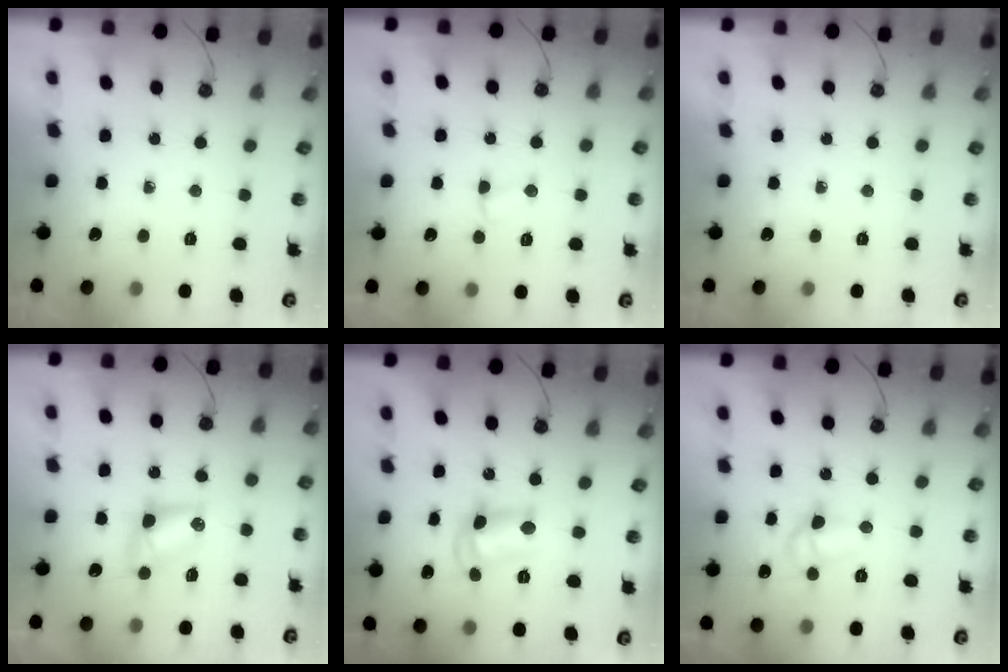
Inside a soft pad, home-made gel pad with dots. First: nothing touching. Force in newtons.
{"total": 2.6, "press": 2.6, "slide": 0.4}
{"total": 0.0}
{"total": 5.9, "press": 5.9, "slide": 0.5}
{"total": 10.1, "press": 10.1, "slide": 0.5}
{"total": 8.2, "press": 8.2, "slide": 0.9}